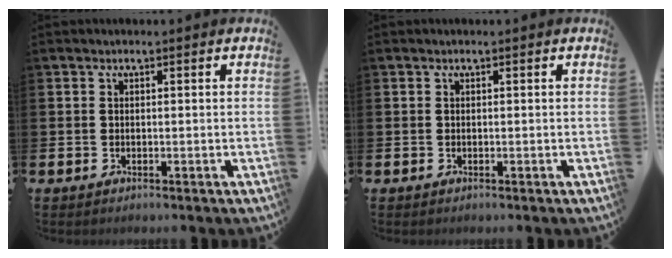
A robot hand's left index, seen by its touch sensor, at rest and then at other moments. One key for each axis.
{"total": 0.0}